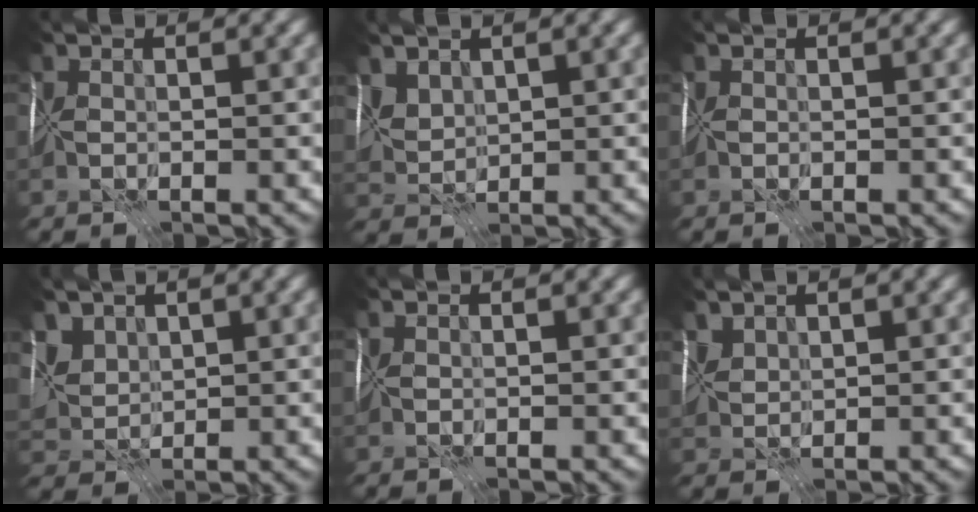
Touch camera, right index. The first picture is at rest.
{"total": 2.5, "force": [1.6, 1.5, 1.0], "torque": [-0.029, 0.002, 0.038]}
{"total": 0.0}
{"total": 3.7, "force": [2.1, 2.6, 1.6], "torque": [-0.044, 0.003, 0.050]}
{"total": 0.0}
{"total": 1.8, "force": [1.4, 0.9, 0.6], "torque": [-0.018, 0.005, 0.032]}